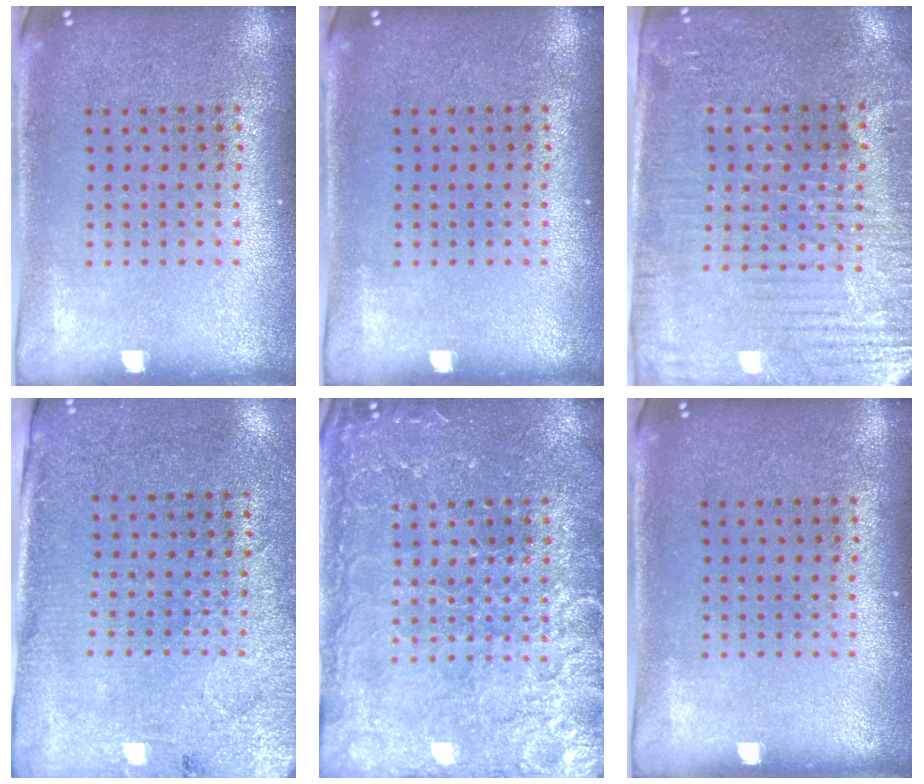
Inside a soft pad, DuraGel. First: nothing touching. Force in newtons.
{"total": 0.0}
{"total": 3.8, "press": 3.5, "slide": 1.3}
{"total": 2.7, "press": 2.5, "slide": 1.1}
{"total": 3.8, "press": 3.8, "slide": 0.5}
{"total": 0.0}